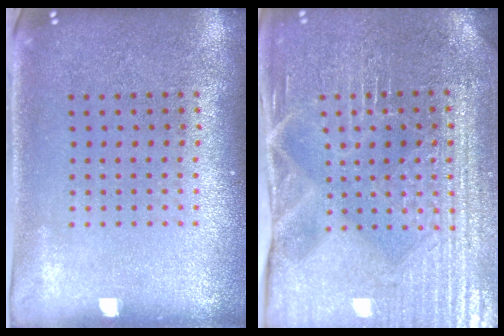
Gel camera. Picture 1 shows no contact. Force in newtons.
{"total": 4.3, "press": 4.2, "slide": 1.0}